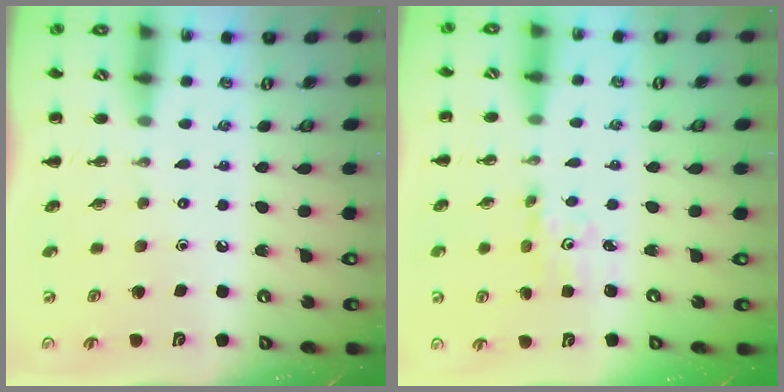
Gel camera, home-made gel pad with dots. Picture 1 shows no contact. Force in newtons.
{"total": 1.9, "press": 1.8, "slide": 0.6}